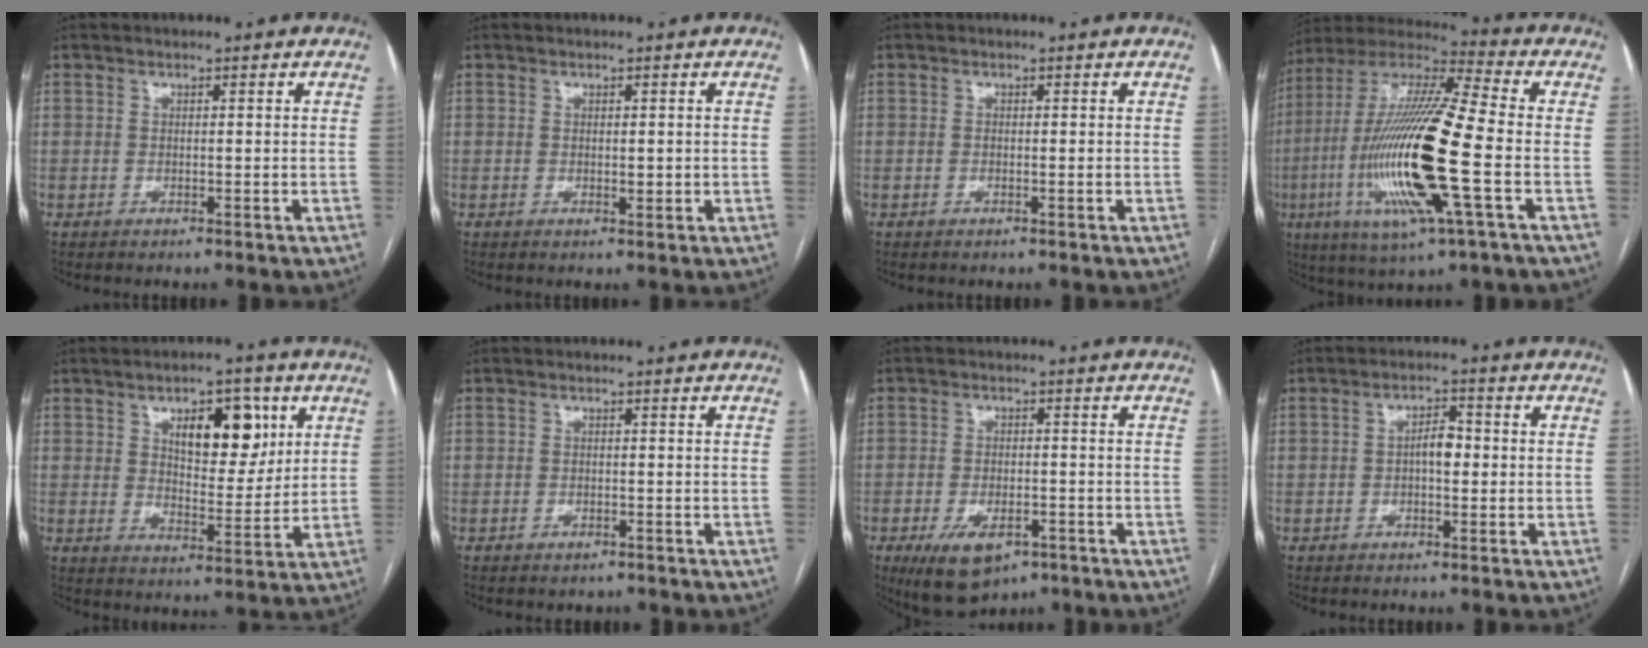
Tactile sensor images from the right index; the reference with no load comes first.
{"total": 1.3, "force": [0.0, 0.5, 1.2], "torque": [-0.017, -0.004, 0.002]}
{"total": 0.7, "force": [-0.2, 0.1, 0.7], "torque": [-0.012, -0.001, -0.001]}
{"total": 22.1, "force": [-4.7, 1.9, 21.5], "torque": [-0.462, -0.021, -0.091]}
{"total": 10.3, "force": [4.4, 4.5, 8.2], "torque": [-0.119, 0.005, 0.072]}
{"total": 0.9, "force": [-0.7, 0.6, 0.3], "torque": [-0.010, 0.000, -0.006]}
{"total": 8.2, "force": [-4.7, 3.9, 5.5], "torque": [-0.099, -0.011, -0.068]}
{"total": 3.4, "force": [-0.2, 1.5, 3.0], "torque": [-0.049, 0.011, -0.005]}